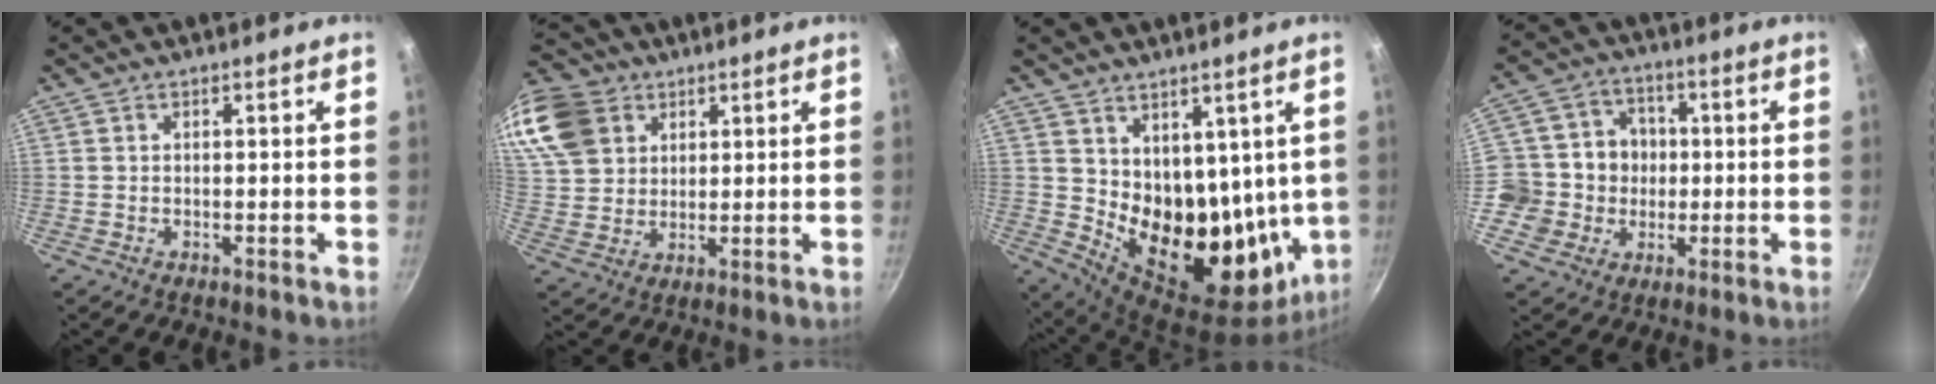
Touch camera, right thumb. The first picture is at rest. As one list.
[{"total": 18.8, "force": [8.5, 14.6, 8.2], "torque": [-0.194, 0.016, 0.170]}, {"total": 17.7, "force": [5.3, 11.5, 12.4], "torque": [-0.131, -0.064, 0.109]}, {"total": 10.8, "force": [-0.8, 10.3, 3.1], "torque": [-0.014, 0.023, -0.028]}]